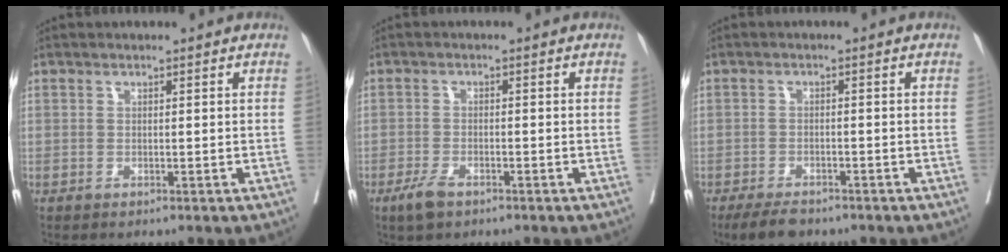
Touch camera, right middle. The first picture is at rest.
{"total": 3.2, "force": [-2.2, 1.2, 2.0], "torque": [-0.045, -0.003, -0.037]}
{"total": 4.4, "force": [-3.6, 1.6, 2.0], "torque": [-0.037, -0.005, -0.059]}